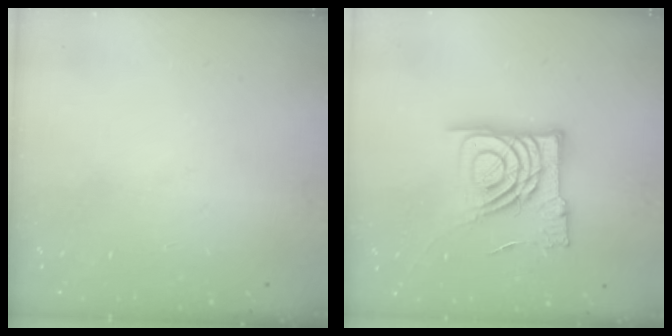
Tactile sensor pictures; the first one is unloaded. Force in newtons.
{"total": 14.9, "press": 14.8, "slide": 1.8}